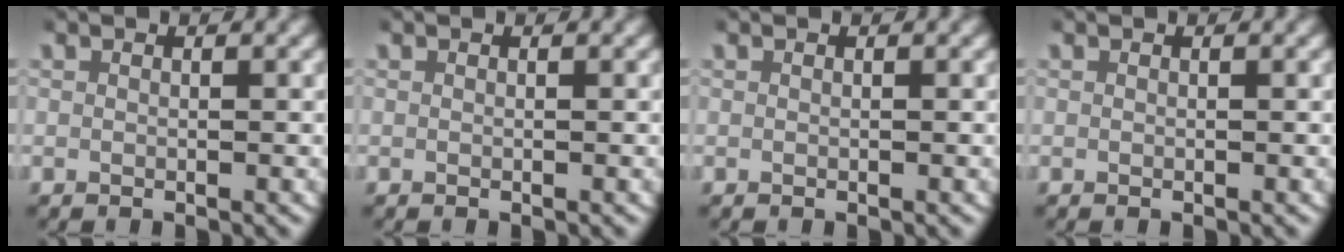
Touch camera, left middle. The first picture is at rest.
{"total": 0.0}
{"total": 0.0}
{"total": 0.0}